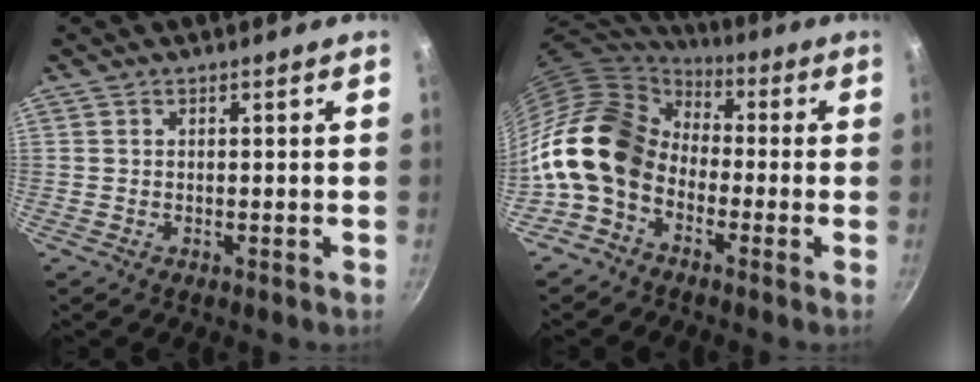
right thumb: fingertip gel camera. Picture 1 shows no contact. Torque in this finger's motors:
{"motor_torque": [2.30, 2.20, 1.38, -1.39, 0.26]}